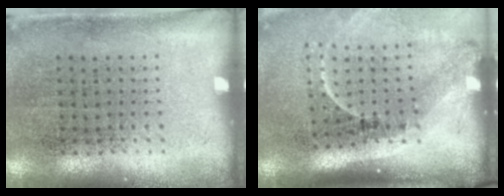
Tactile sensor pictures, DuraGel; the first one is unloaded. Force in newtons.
{"total": 2.2, "press": 1.5, "slide": 1.7}